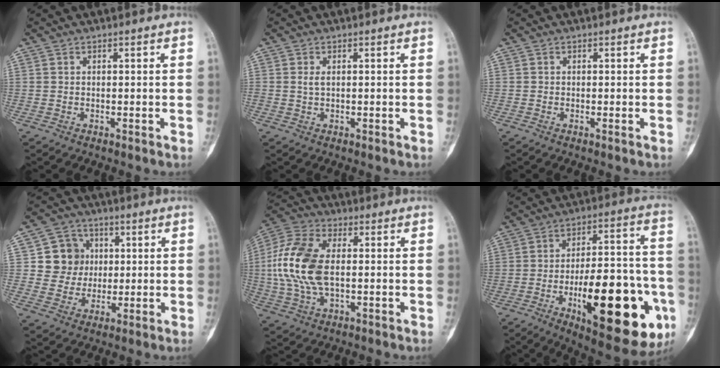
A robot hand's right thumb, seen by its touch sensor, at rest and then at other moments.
{"total": 1.1, "force": [0.4, 0.5, 0.9], "torque": [-0.019, 0.000, 0.008]}
{"total": 0.0}
{"total": 9.2, "force": [1.6, 8.7, 2.4], "torque": [0.008, 0.007, 0.028]}
{"total": 15.1, "force": [0.5, 8.6, 12.5], "torque": [-0.271, 0.014, 0.006]}
{"total": 28.8, "force": [-9.6, 10.6, 25.0], "torque": [-0.322, 0.024, -0.125]}